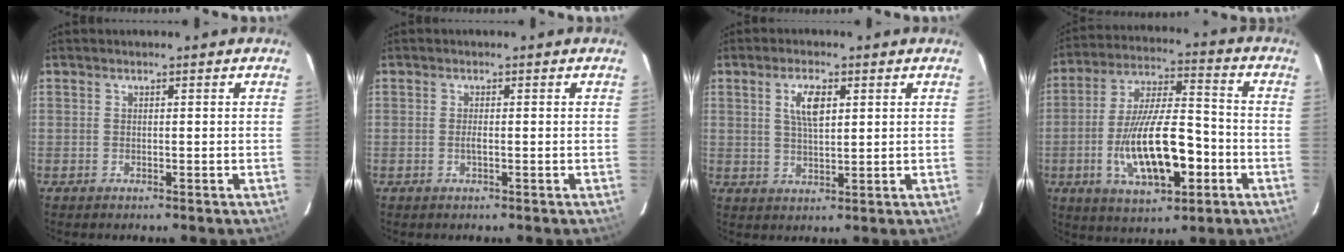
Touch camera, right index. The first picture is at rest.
{"total": 1.1, "force": [-0.3, 0.2, 1.1], "torque": [-0.021, 0.000, -0.006]}
{"total": 5.4, "force": [1.9, 2.2, 4.6], "torque": [-0.083, 0.006, 0.037]}
{"total": 17.6, "force": [-5.3, 6.4, 15.5], "torque": [-0.300, -0.003, -0.082]}